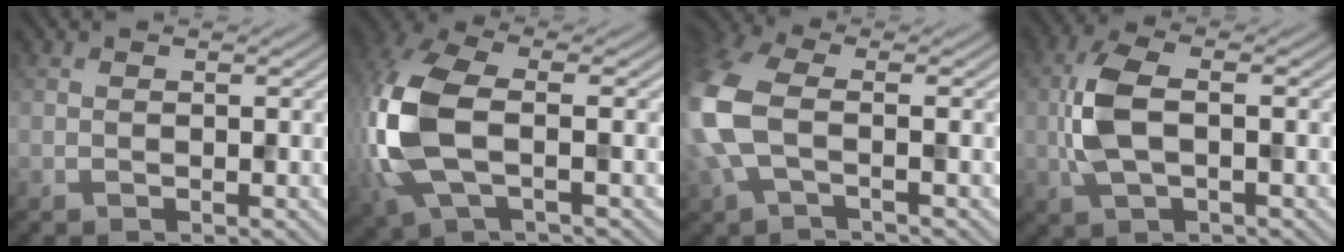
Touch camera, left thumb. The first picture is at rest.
{"total": 11.6, "force": [-0.7, 5.8, 10.0], "torque": [-0.275, -0.009, -0.016]}
{"total": 9.0, "force": [-0.4, 4.8, 7.6], "torque": [-0.223, -0.001, -0.016]}
{"total": 6.8, "force": [-0.4, 3.1, 6.0], "torque": [-0.146, 0.005, -0.012]}